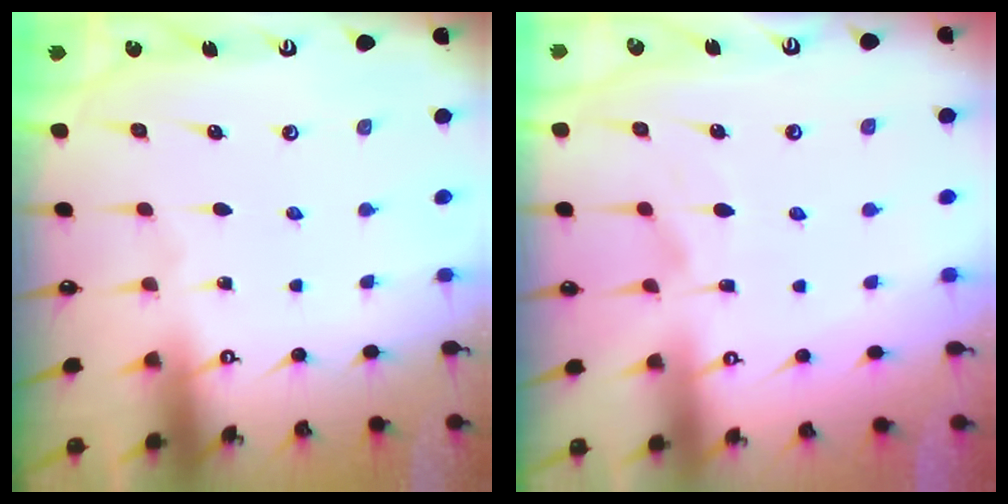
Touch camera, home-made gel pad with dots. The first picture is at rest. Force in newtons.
{"total": 1.7, "press": 1.3, "slide": 1.1}